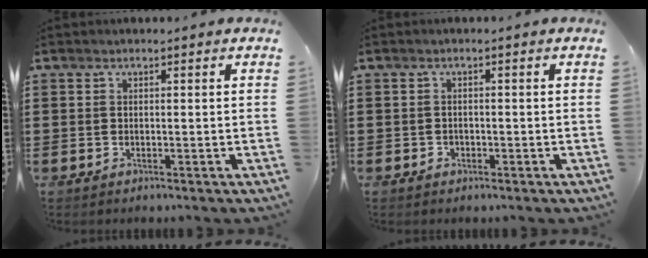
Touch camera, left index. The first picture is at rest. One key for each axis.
{"total": 0.7, "fx": -0.2, "fy": 0.7, "fz": 0.1, "tx": -0.006, "ty": 0.004, "tz": -0.005}